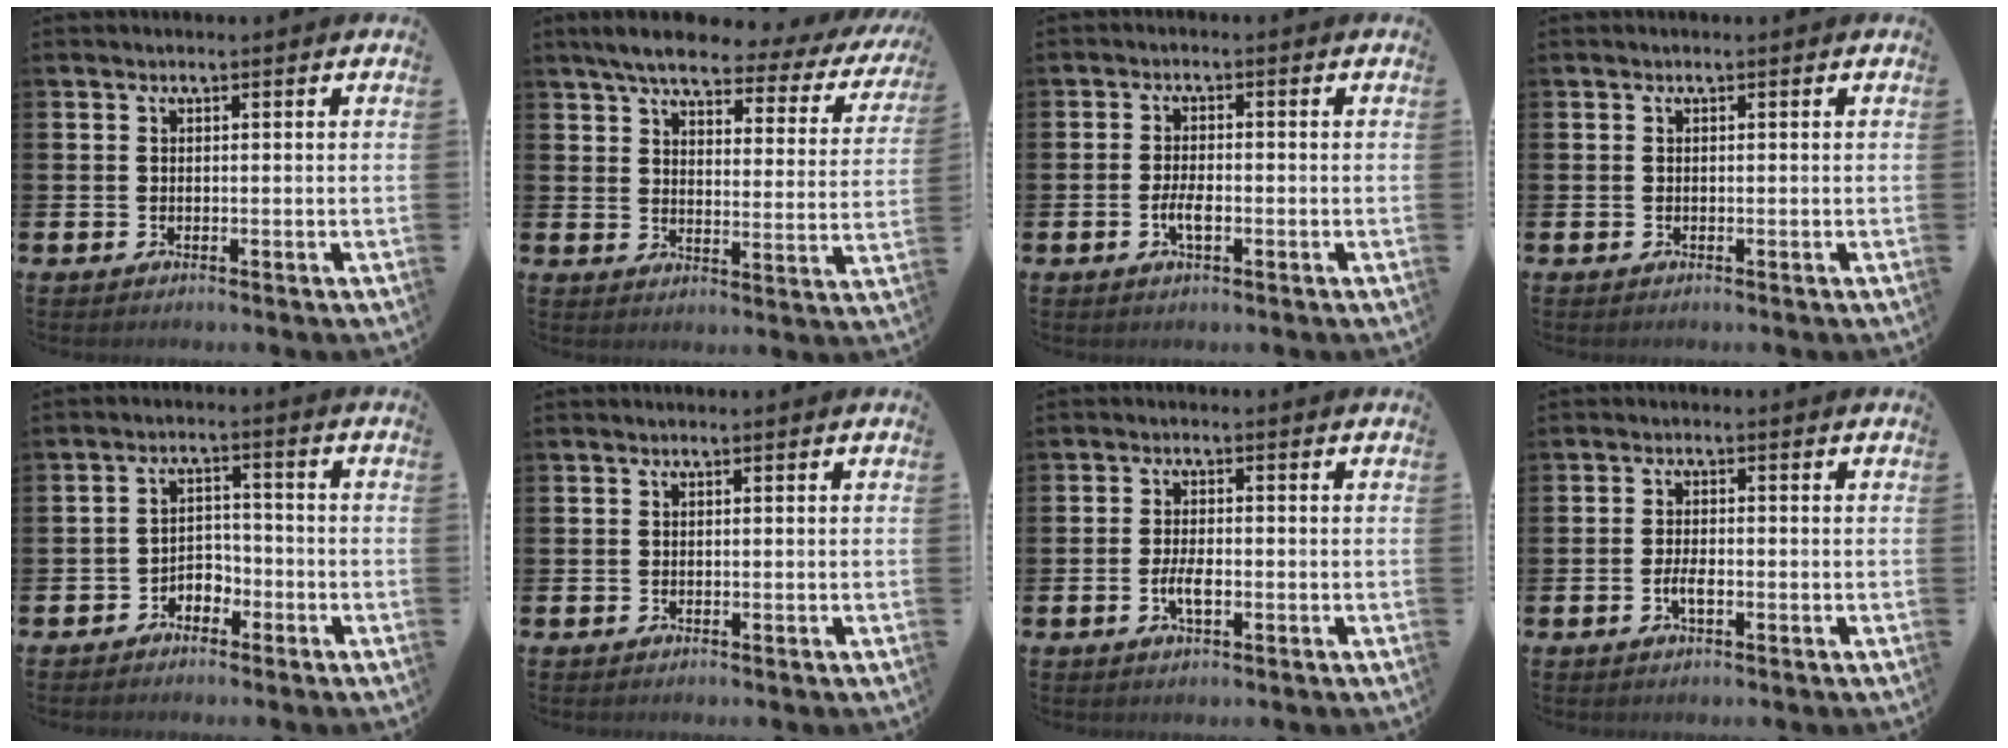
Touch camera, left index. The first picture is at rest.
{"total": 5.8, "force": [4.8, 1.2, 2.9], "torque": [-0.076, -0.028, 0.075]}
{"total": 2.8, "force": [-0.8, 1.0, 2.5], "torque": [-0.044, 0.001, -0.015]}
{"total": 0.0}
{"total": 2.8, "force": [-2.4, 1.5, 0.4], "torque": [-0.023, 0.010, -0.052]}
{"total": 0.0}
{"total": 3.1, "force": [-0.8, 1.1, 2.7], "torque": [-0.049, 0.002, -0.015]}
{"total": 2.3, "force": [-0.7, 0.8, 2.0], "torque": [-0.037, 0.001, -0.014]}